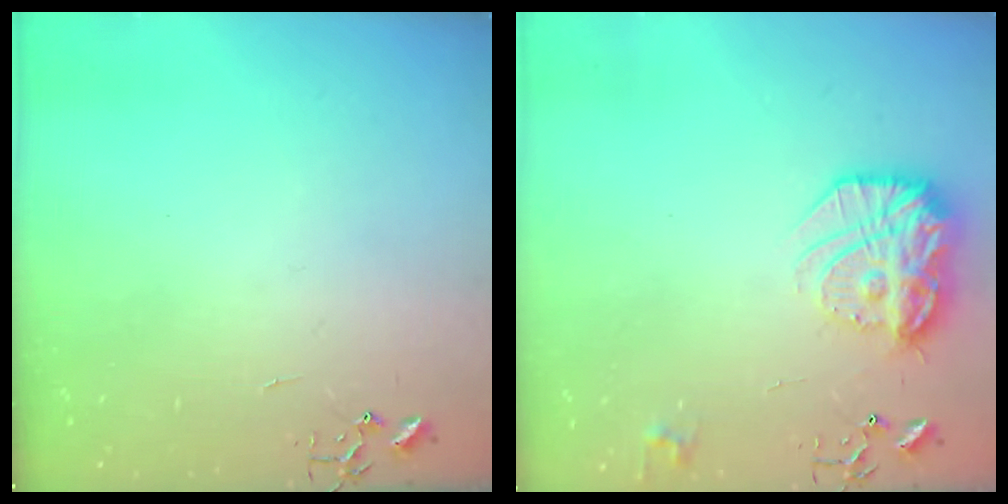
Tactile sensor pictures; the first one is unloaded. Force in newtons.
{"total": 19.0, "press": 19.0, "slide": 1.7}